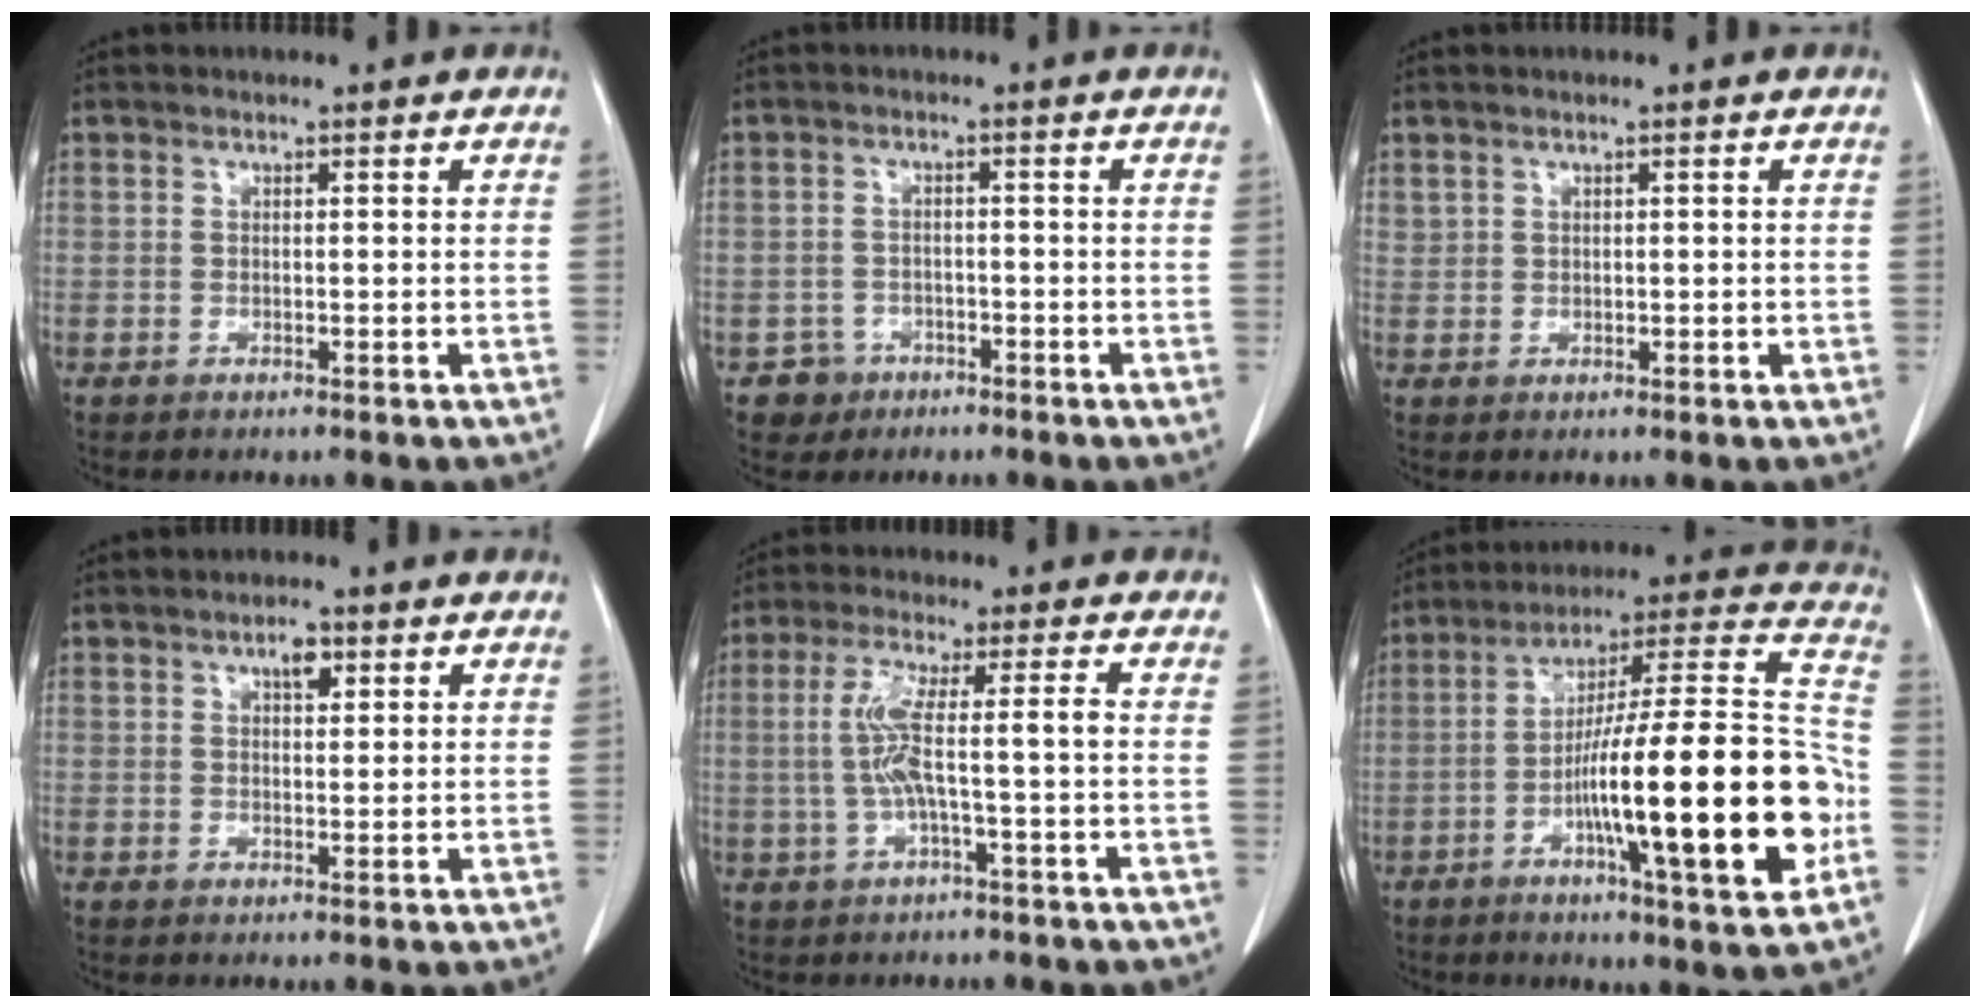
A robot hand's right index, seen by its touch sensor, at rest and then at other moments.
{"total": 3.6, "force": [-1.8, 3.1, -0.3], "torque": [0.010, 0.015, -0.029]}
{"total": 1.2, "force": [0.9, 0.9, 0.2], "torque": [0.003, 0.004, 0.019]}
{"total": 2.5, "force": [1.2, 1.1, 1.9], "torque": [-0.031, 0.002, 0.020]}
{"total": 6.3, "force": [-0.6, 0.0, 6.3], "torque": [-0.134, 0.016, -0.009]}
{"total": 25.1, "force": [-6.9, 1.9, 24.1], "torque": [-0.330, 0.004, -0.111]}